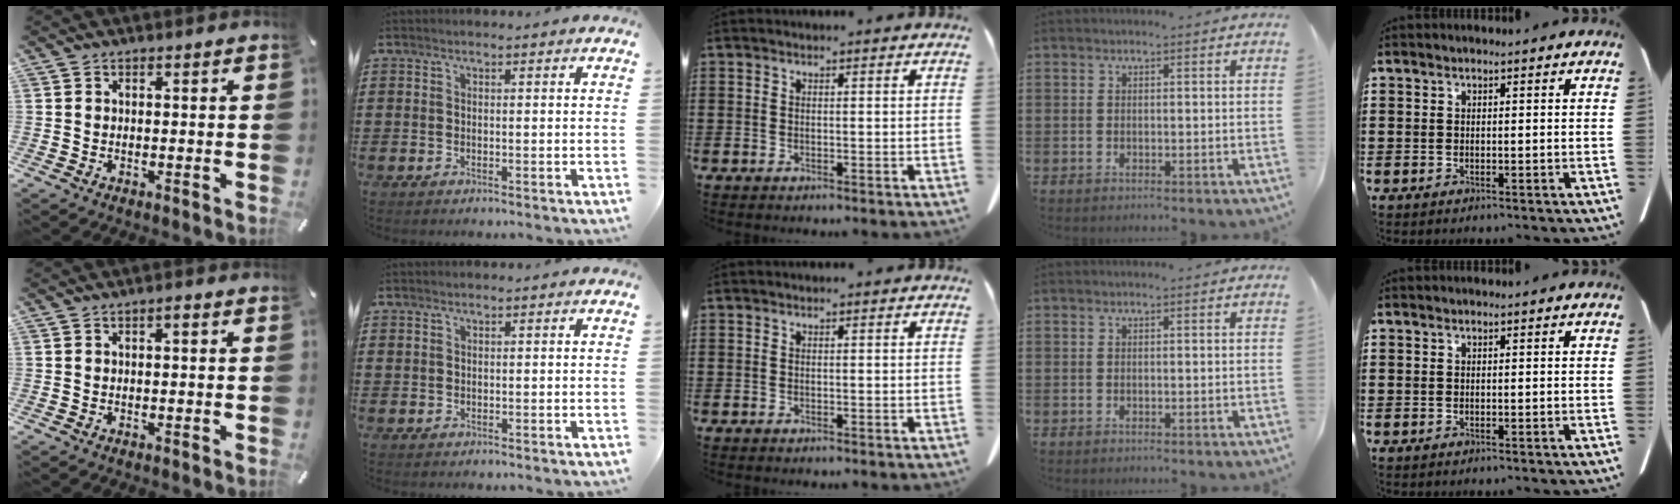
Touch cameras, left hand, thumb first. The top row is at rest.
{"thumb": {"total": 0.8, "force": [0.0, 0.2, 0.8], "torque": [-0.016, 0.002, -0.001]}, "index": {"total": 0.6, "force": [0.5, 0.3, 0.0], "torque": [-0.003, 0.001, 0.011]}}